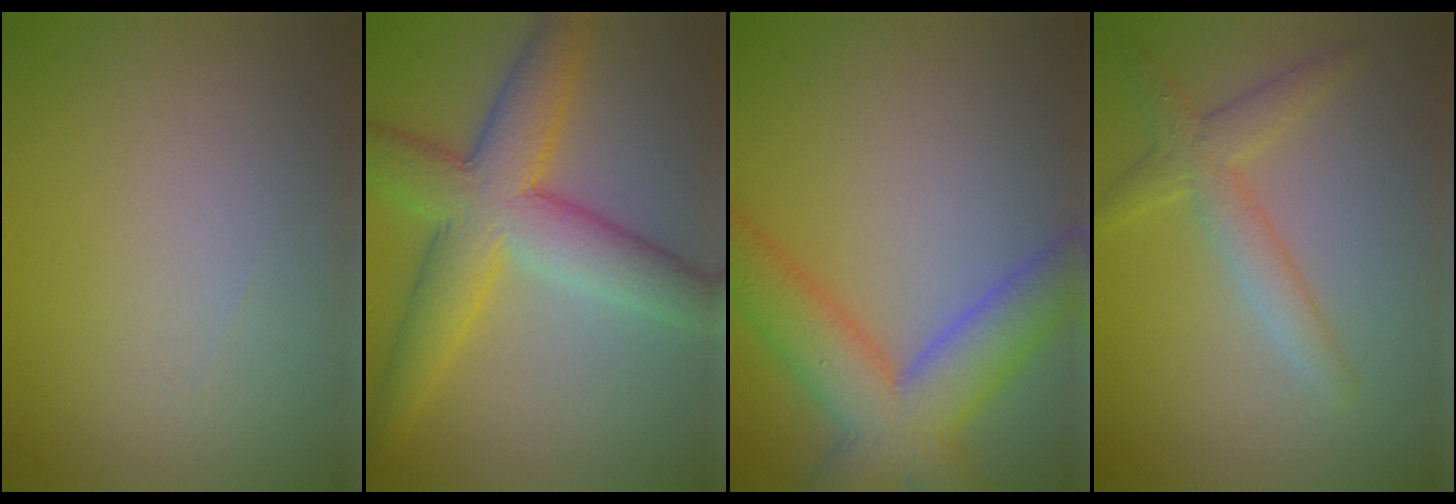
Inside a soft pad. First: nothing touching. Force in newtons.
{"total": 8.2, "press": 8.2, "slide": 0.1}
{"total": 7.7, "press": 7.7, "slide": 0.3}
{"total": 2.9, "press": 2.9, "slide": 0.1}